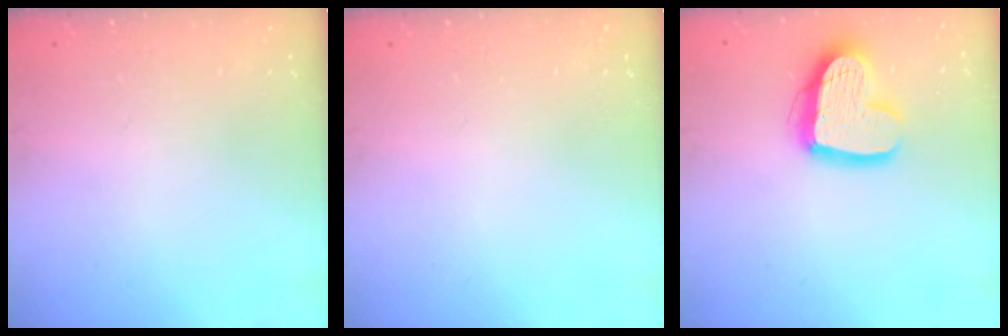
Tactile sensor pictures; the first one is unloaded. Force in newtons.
{"total": 0.0}
{"total": 14.9, "press": 14.8, "slide": 1.4}